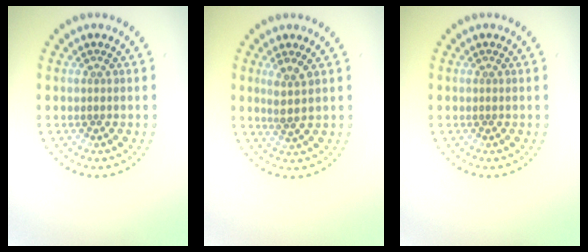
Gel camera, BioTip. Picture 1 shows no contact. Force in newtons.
{"total": 1.9, "press": 1.5, "slide": 1.1}
{"total": 0.0}